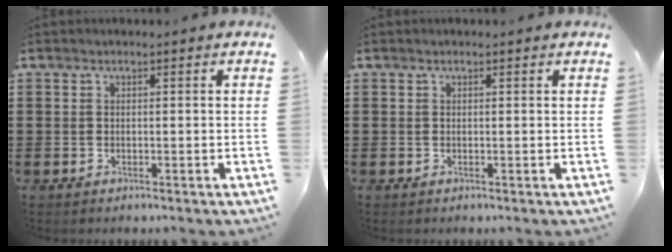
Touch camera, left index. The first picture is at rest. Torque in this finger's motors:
{"motor_torque": [0.11, -0.15, 0.00, -0.01]}